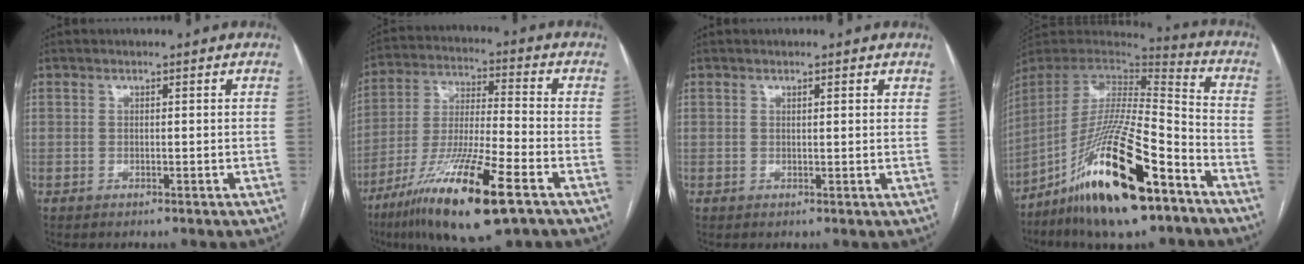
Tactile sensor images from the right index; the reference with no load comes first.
{"total": 18.6, "force": [-10.2, 1.7, 15.5], "torque": [-0.301, -0.042, -0.181]}
{"total": 1.4, "force": [1.1, 0.2, 0.8], "torque": [-0.012, 0.004, 0.012]}
{"total": 24.8, "force": [-14.4, 4.4, 19.7], "torque": [-0.381, -0.035, -0.259]}